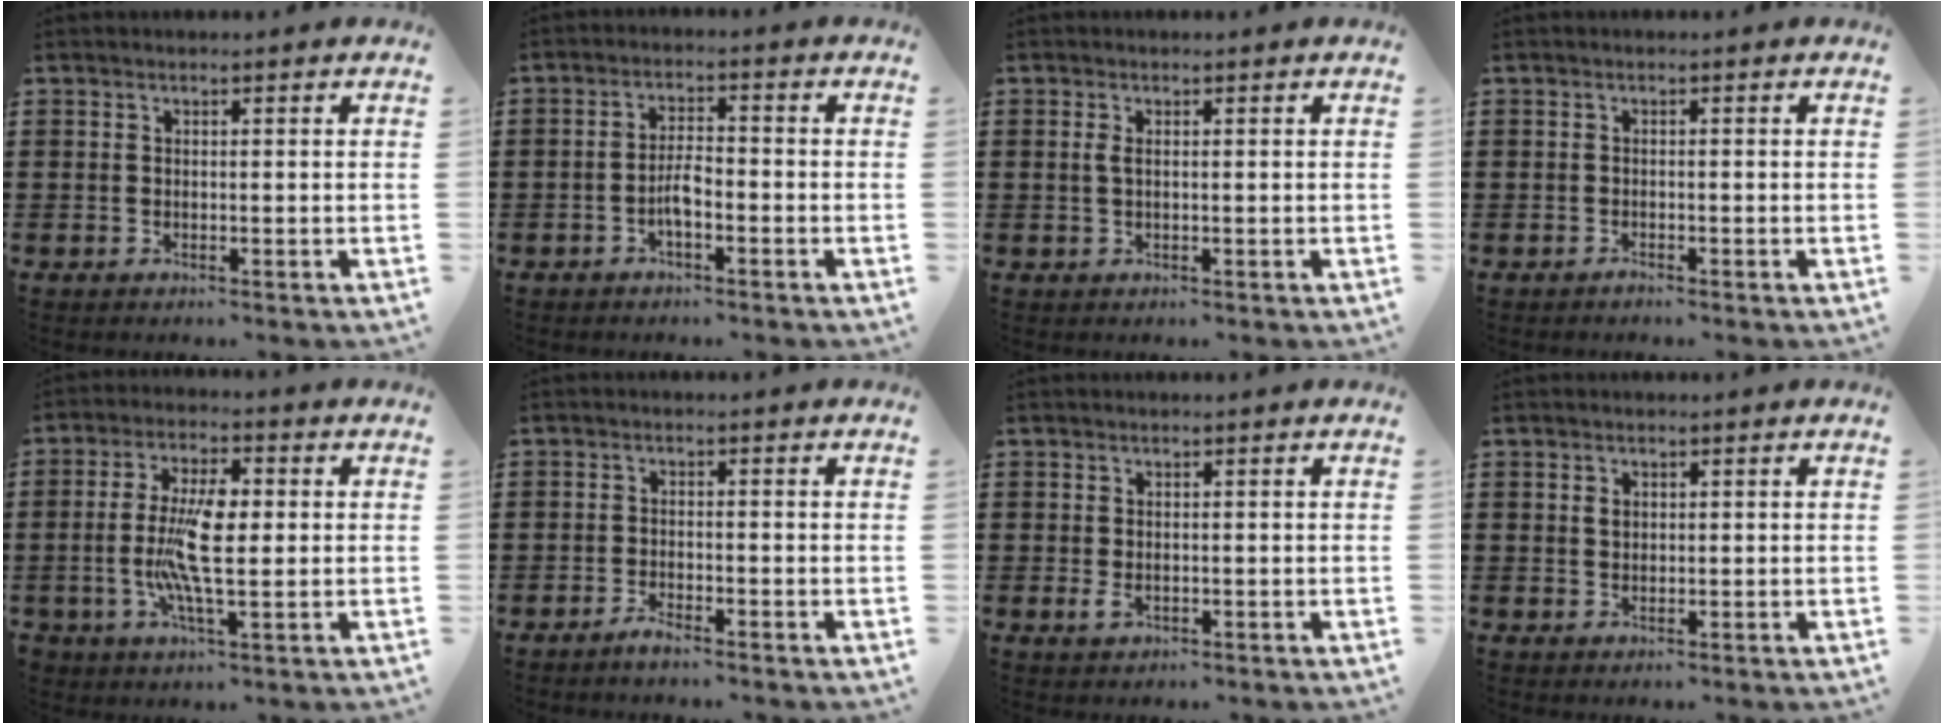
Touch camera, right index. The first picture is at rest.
{"total": 3.9, "force": [-1.6, 1.1, 3.4], "torque": [-0.073, 0.000, -0.033]}
{"total": 1.3, "force": [0.1, 0.4, 1.2], "torque": [-0.026, 0.002, 0.001]}
{"total": 0.8, "force": [-0.7, 0.1, 0.1], "torque": [-0.005, -0.002, -0.015]}
{"total": 8.9, "force": [-0.6, 3.4, 8.2], "torque": [-0.173, 0.002, -0.017]}
{"total": 1.8, "force": [-1.7, 0.0, 0.7], "torque": [-0.014, -0.002, -0.030]}
{"total": 1.3, "force": [-0.2, 0.8, 1.0], "torque": [-0.019, 0.000, -0.004]}
{"total": 1.3, "force": [0.4, 1.0, 0.8], "torque": [-0.018, 0.005, 0.008]}